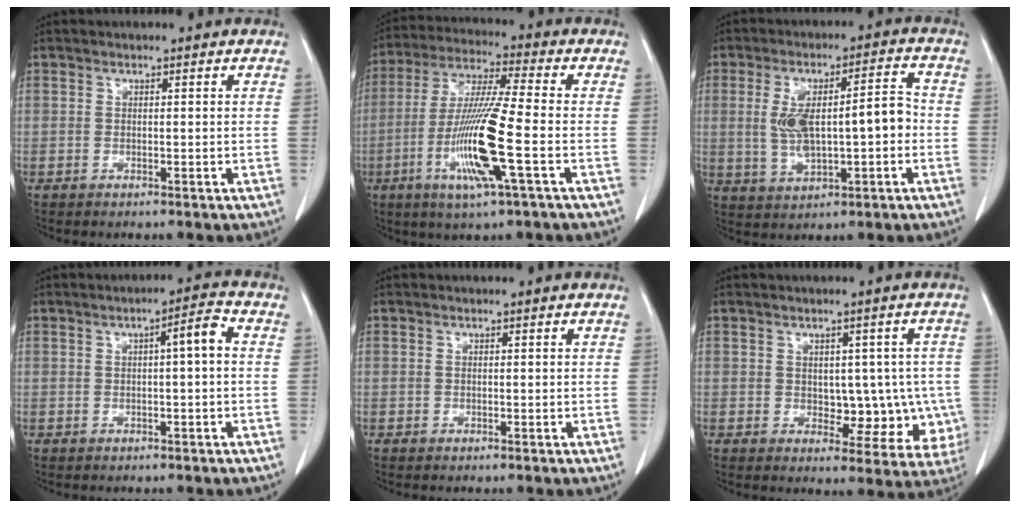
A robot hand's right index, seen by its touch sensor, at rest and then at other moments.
{"total": 14.2, "force": [-4.1, -0.1, 13.6], "torque": [-0.280, -0.017, -0.083]}
{"total": 11.0, "force": [-0.5, 3.4, 10.5], "torque": [-0.193, 0.028, 0.002]}
{"total": 3.6, "force": [0.3, 0.2, 3.5], "torque": [-0.052, 0.008, 0.003]}
{"total": 0.0}
{"total": 8.3, "force": [-0.6, 5.3, 6.4], "torque": [-0.053, 0.015, 0.007]}